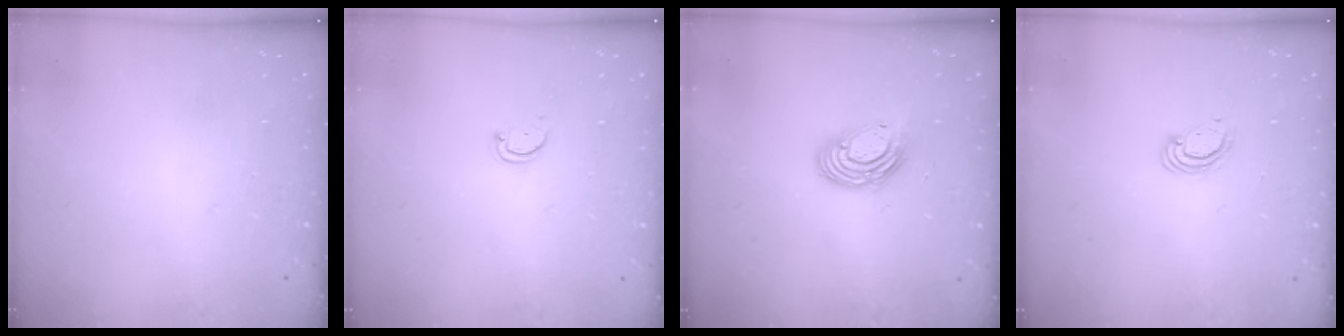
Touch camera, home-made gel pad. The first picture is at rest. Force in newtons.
{"total": 2.3, "press": 2.3, "slide": 0.4}
{"total": 10.3, "press": 10.3, "slide": 1.0}
{"total": 3.8, "press": 3.8, "slide": 0.4}